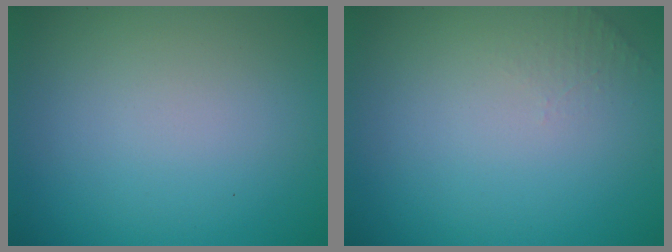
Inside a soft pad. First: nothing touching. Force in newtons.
{"total": 1.0, "press": 0.9, "slide": 0.3}